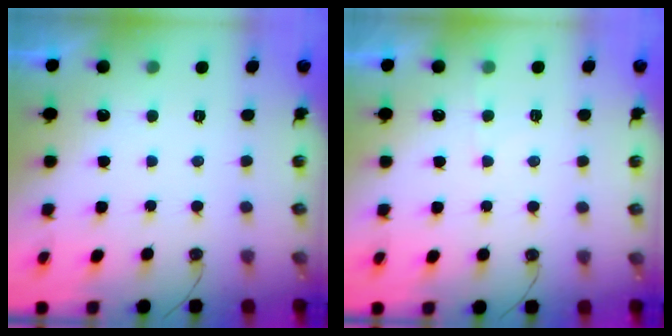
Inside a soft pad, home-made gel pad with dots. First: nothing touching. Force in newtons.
{"total": 3.9, "press": 3.9, "slide": 0.5}